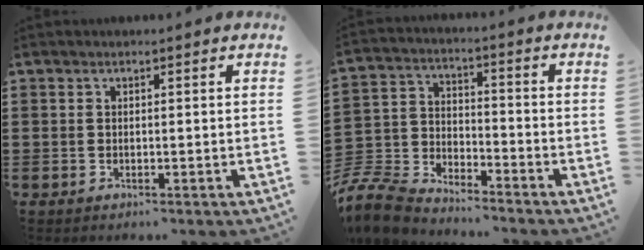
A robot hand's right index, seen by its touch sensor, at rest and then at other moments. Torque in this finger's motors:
{"motor_torque": [-1.05, 1.09, -1.05, -0.21]}